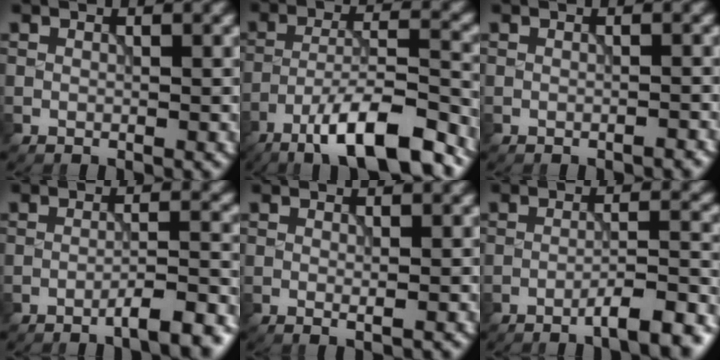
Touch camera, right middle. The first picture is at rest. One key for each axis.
{"total": 11.3, "fx": -7.8, "fy": 2.6, "fz": 7.8, "tx": -0.128, "ty": 0.009, "tz": -0.133}
{"total": 0.8, "fx": -0.8, "fy": 0.1, "fz": 0.3, "tx": -0.004, "ty": 0.003, "tz": -0.012}
{"total": 5.7, "fx": -3.9, "fy": 1.0, "fz": 4.1, "tx": -0.046, "ty": 0.015, "tz": -0.061}
{"total": 0.6, "fx": 0.1, "fy": 0.0, "fz": 0.6, "tx": -0.009, "ty": -0.003, "tz": 0.000}
{"total": 6.5, "fx": -4.4, "fy": 1.1, "fz": 4.6, "tx": -0.053, "ty": 0.017, "tz": -0.067}